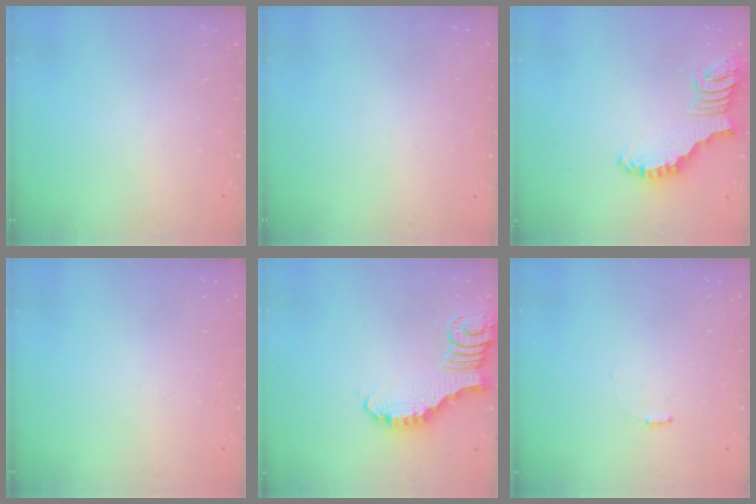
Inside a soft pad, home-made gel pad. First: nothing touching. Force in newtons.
{"total": 0.0}
{"total": 2.7, "press": 2.7, "slide": 0.5}
{"total": 0.0}
{"total": 2.7, "press": 2.7, "slide": 0.2}
{"total": 5.0, "press": 5.0, "slide": 0.4}